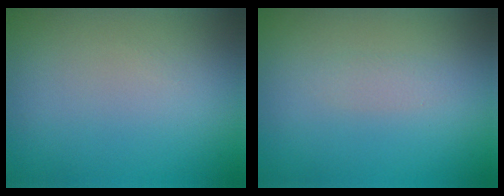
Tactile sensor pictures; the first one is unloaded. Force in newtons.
{"total": 0.9, "press": 0.9, "slide": 0.0}